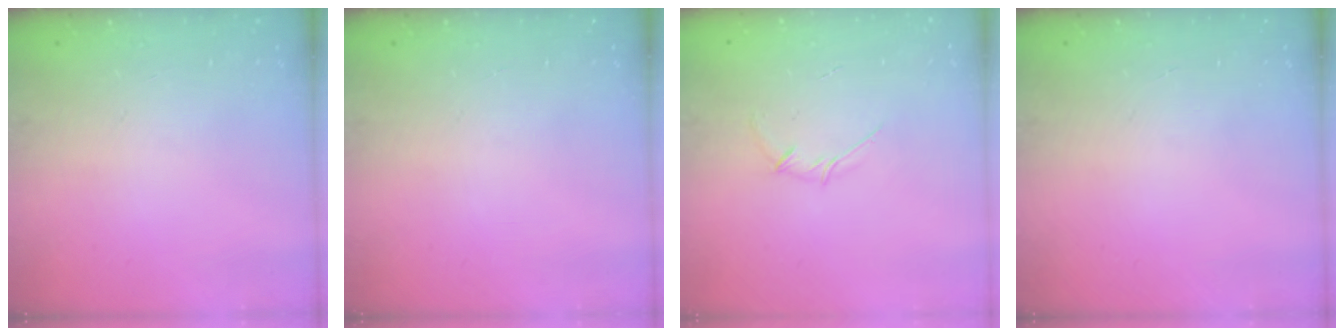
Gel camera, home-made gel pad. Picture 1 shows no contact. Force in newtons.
{"total": 0.0}
{"total": 2.7, "press": 2.6, "slide": 0.7}
{"total": 0.0}